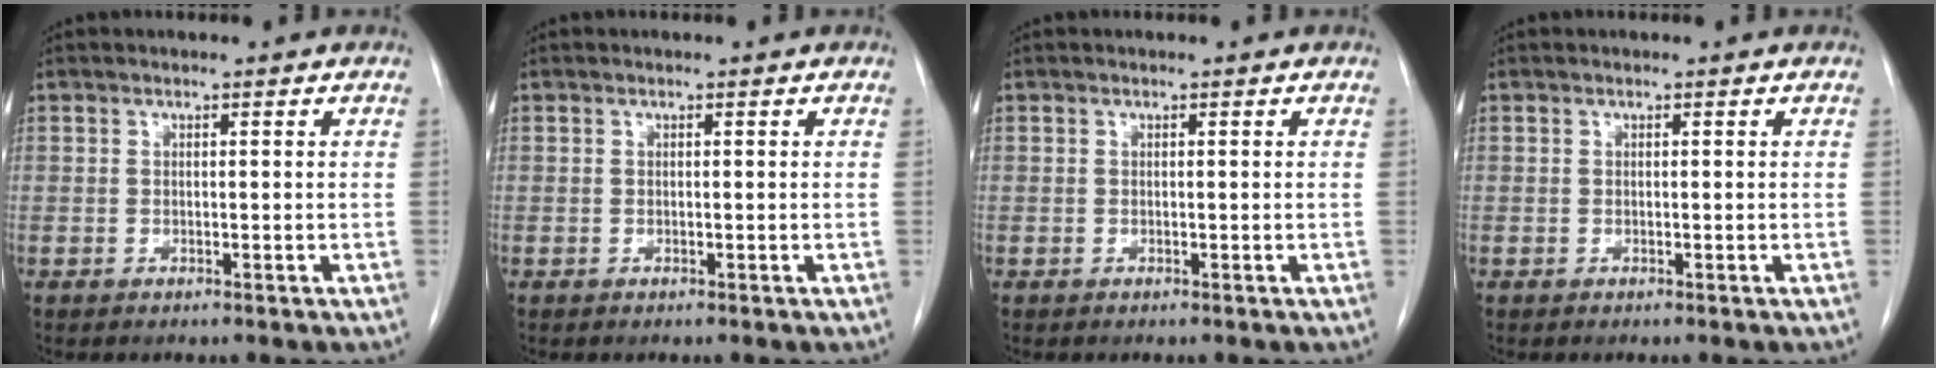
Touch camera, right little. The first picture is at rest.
{"total": 0.0}
{"total": 0.0}
{"total": 0.0}